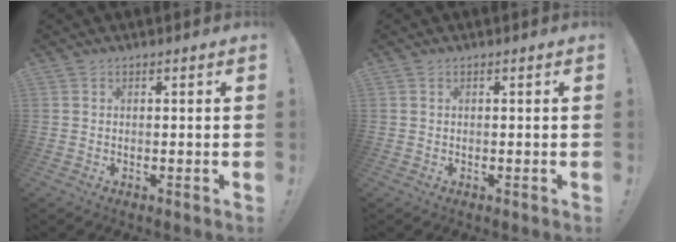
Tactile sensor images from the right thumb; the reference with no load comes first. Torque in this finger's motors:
{"motor_torque": [-0.15, 0.00, -0.05, 0.14, 0.00]}